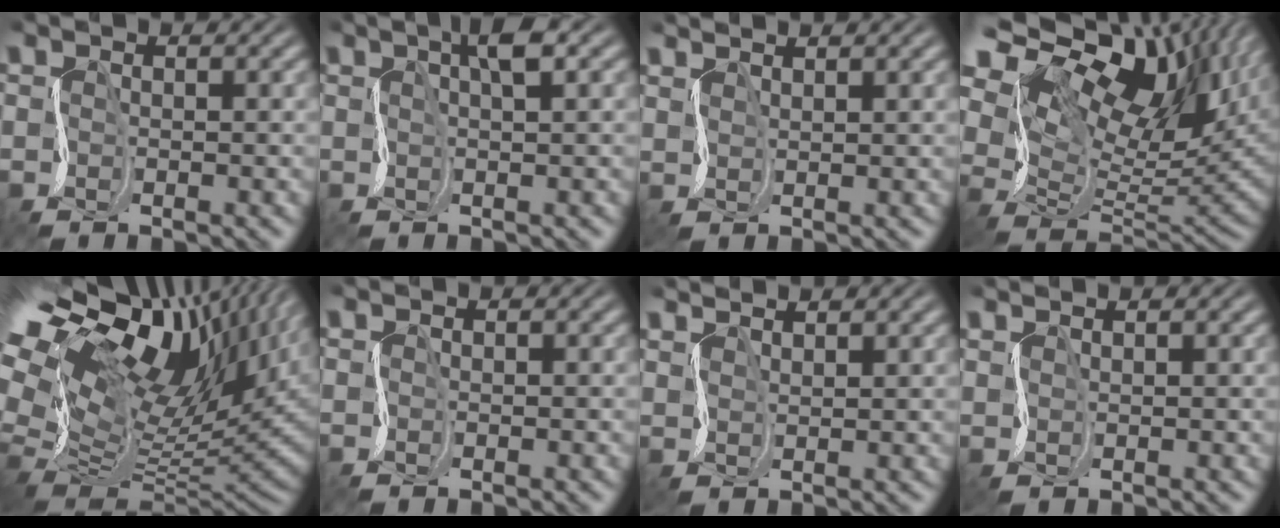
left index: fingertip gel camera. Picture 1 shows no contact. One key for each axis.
{"total": 2.2, "fx": 1.4, "fy": -0.3, "fz": 1.7, "tx": -0.028, "ty": 0.014, "tz": 0.021}
{"total": 2.4, "fx": 2.3, "fy": -0.5, "fz": -0.5, "tx": -0.004, "ty": -0.002, "tz": 0.039}
{"total": 15.5, "fx": 9.7, "fy": 7.7, "fz": 9.4, "tx": -0.197, "ty": 0.036, "tz": 0.164}
{"total": 17.9, "fx": 8.8, "fy": 8.1, "fz": 13.3, "tx": -0.243, "ty": 0.041, "tz": 0.155}
{"total": 0.0}
{"total": 3.1, "fx": 3.1, "fy": -0.3, "fz": -0.3, "tx": -0.008, "ty": 0.000, "tz": 0.053}
{"total": 1.6, "fx": 1.4, "fy": -0.5, "fz": -0.6, "tx": 0.000, "ty": 0.001, "tz": 0.025}